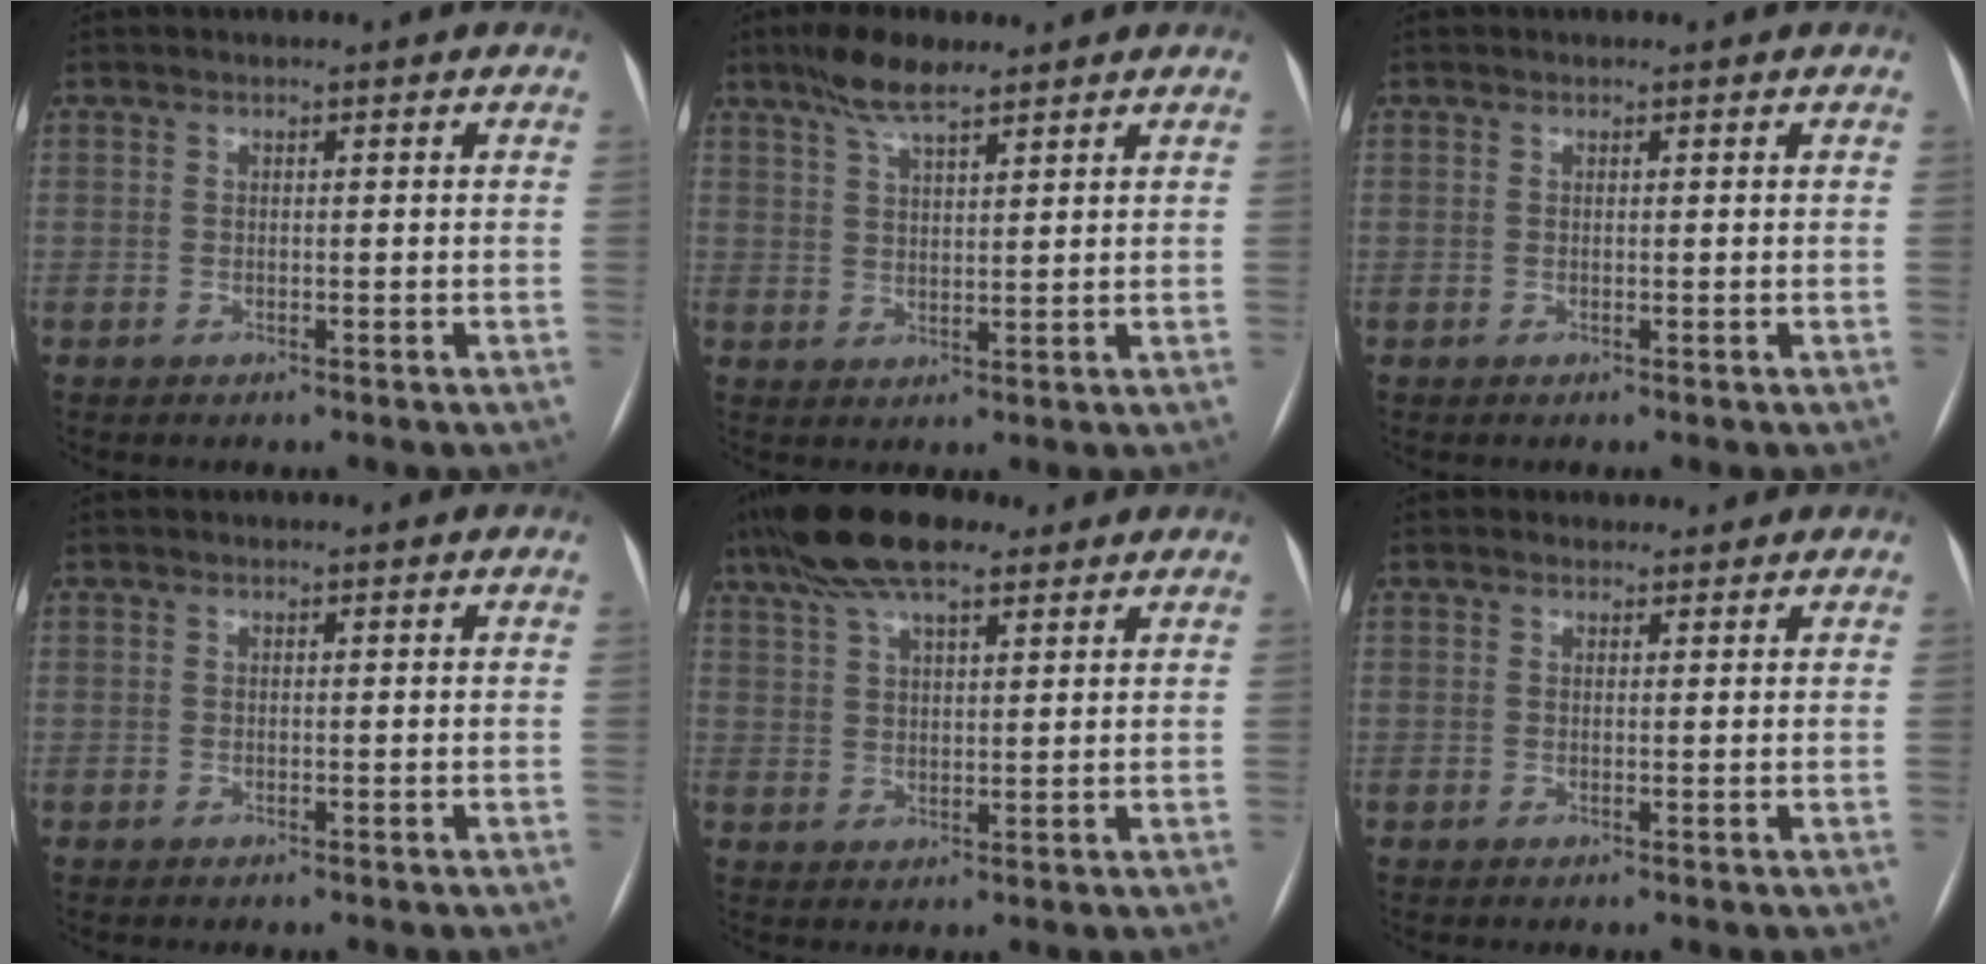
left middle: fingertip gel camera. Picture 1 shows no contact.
{"total": 6.4, "force": [4.8, 1.3, 3.9], "torque": [-0.080, 0.011, 0.087]}
{"total": 0.0}
{"total": 0.0}
{"total": 11.7, "force": [8.6, 3.4, 7.3], "torque": [-0.141, 0.036, 0.151]}
{"total": 1.6, "force": [1.4, 0.8, 0.0], "torque": [0.001, 0.013, 0.018]}